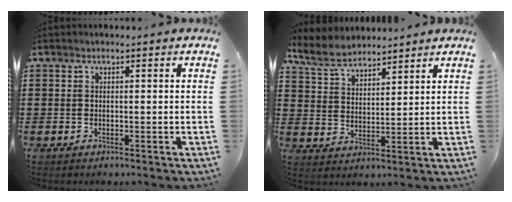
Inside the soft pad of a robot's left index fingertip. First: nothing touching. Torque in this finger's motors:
{"motor_torque": [0.01, -0.23, 0.00, -0.04]}